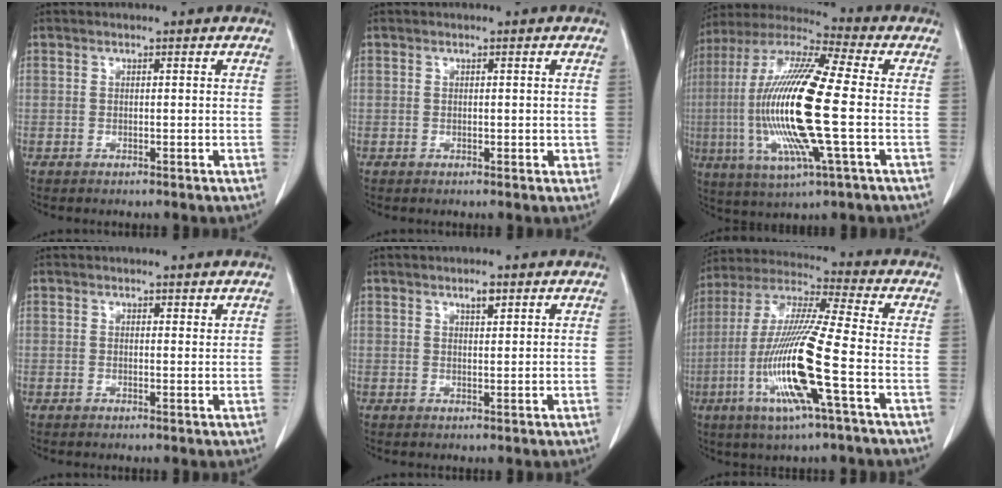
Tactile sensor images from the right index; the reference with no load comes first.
{"total": 1.2, "force": [0.0, 0.7, 0.9], "torque": [-0.011, 0.001, 0.003]}
{"total": 20.4, "force": [-2.3, 1.7, 20.2], "torque": [-0.427, -0.011, -0.049]}
{"total": 0.8, "force": [0.7, 0.3, 0.2], "torque": [-0.003, -0.003, 0.008]}
{"total": 1.7, "force": [1.1, 0.4, 1.2], "torque": [-0.021, -0.001, 0.019]}
{"total": 16.2, "force": [-4.9, -0.1, 15.5], "torque": [-0.323, -0.016, -0.101]}